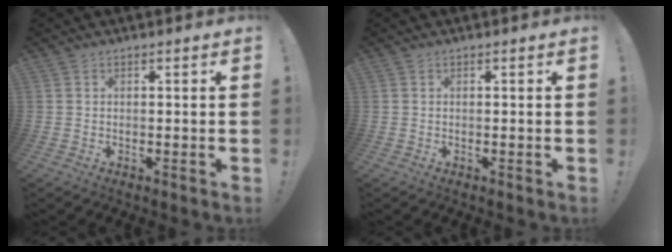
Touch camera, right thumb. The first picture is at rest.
{"total": 0.0}